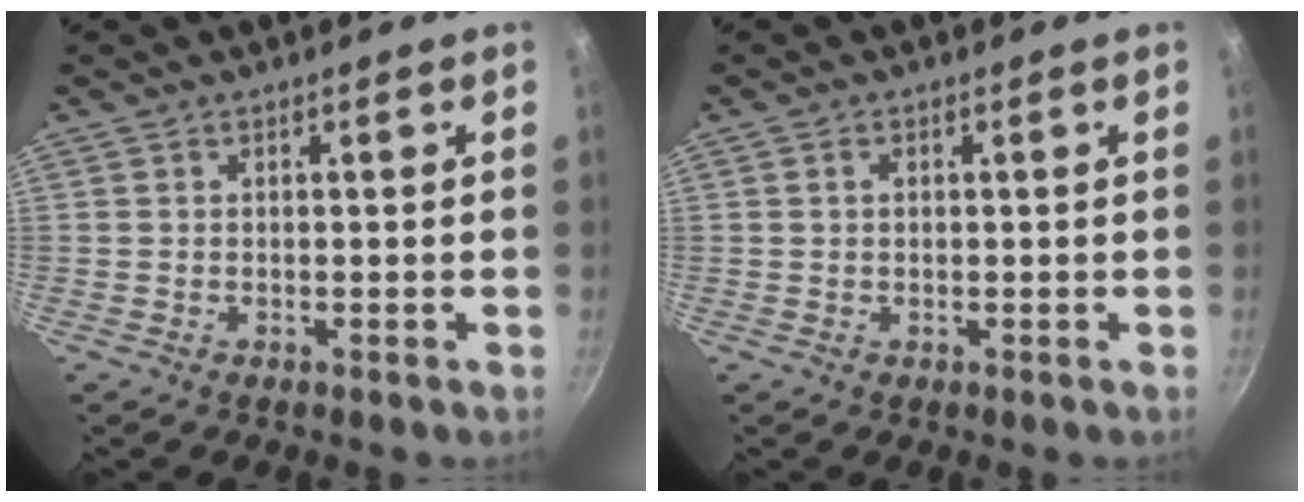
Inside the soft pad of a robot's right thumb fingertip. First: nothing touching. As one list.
[{"total": 1.2, "force": [0.2, 0.9, 0.7], "torque": [-0.010, 0.006, 0.004]}]